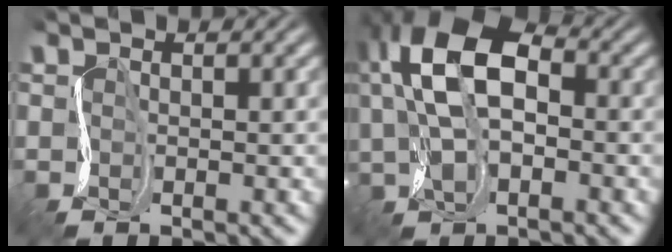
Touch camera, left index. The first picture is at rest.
{"total": 9.0, "force": [1.8, 5.0, 7.2], "torque": [-0.147, 0.019, 0.026]}